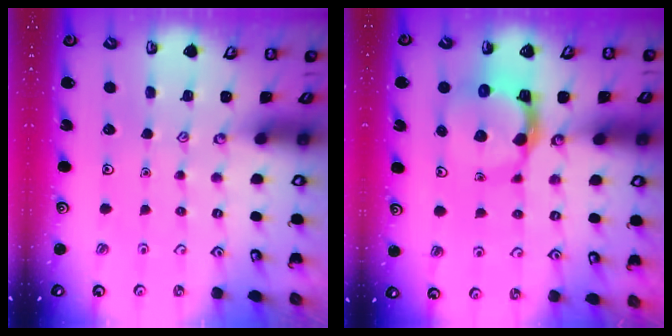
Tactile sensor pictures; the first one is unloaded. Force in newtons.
{"total": 9.7, "press": 9.6, "slide": 1.4}